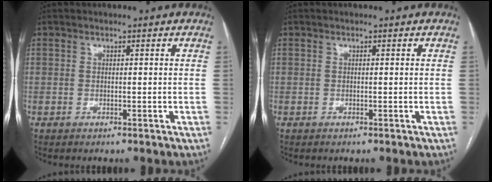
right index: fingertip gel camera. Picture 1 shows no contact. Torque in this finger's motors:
{"motor_torque": [-0.12, 0.11, 0.03, 0.01]}